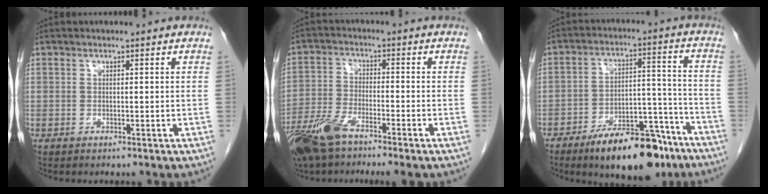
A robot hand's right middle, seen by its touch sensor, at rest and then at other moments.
{"total": 9.6, "force": [-6.9, 1.8, 6.4], "torque": [-0.132, -0.018, -0.133]}
{"total": 15.3, "force": [-11.1, 5.0, 9.3], "torque": [-0.119, 0.025, -0.172]}